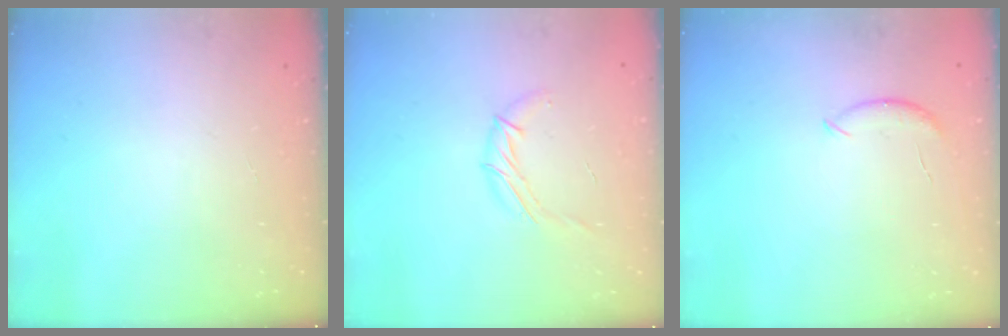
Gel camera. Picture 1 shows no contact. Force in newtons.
{"total": 6.4, "press": 6.4, "slide": 0.3}
{"total": 6.6, "press": 6.5, "slide": 1.1}